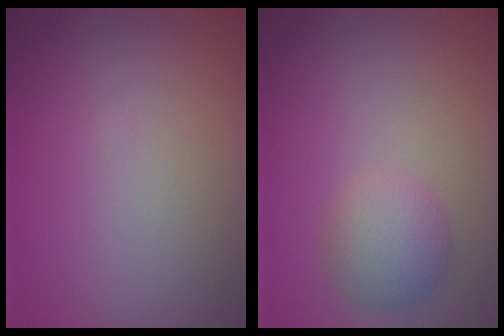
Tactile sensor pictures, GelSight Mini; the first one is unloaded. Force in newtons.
{"total": 3.2, "press": 3.2, "slide": 0.3}